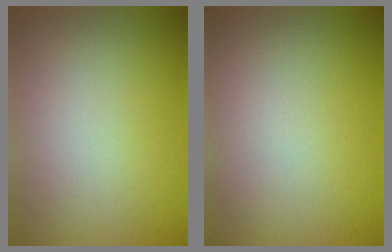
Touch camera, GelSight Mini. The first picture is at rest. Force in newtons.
{"total": 0.0}